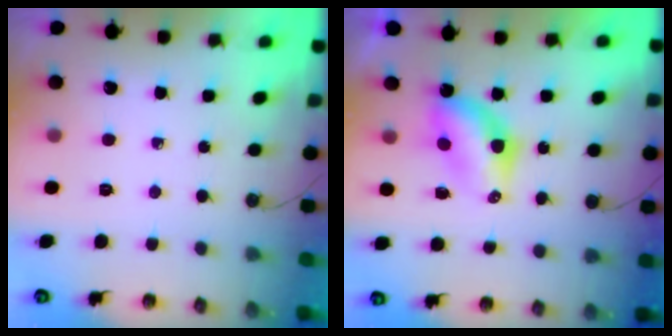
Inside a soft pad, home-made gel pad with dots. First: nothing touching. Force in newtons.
{"total": 6.7, "press": 6.7, "slide": 0.3}